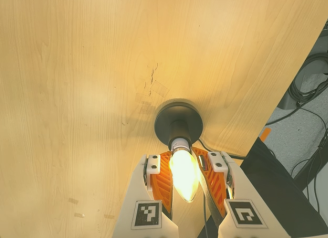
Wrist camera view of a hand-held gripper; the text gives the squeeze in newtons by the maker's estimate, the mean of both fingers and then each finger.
{"total": 16.7, "left": 16.3, "right": 17.1}